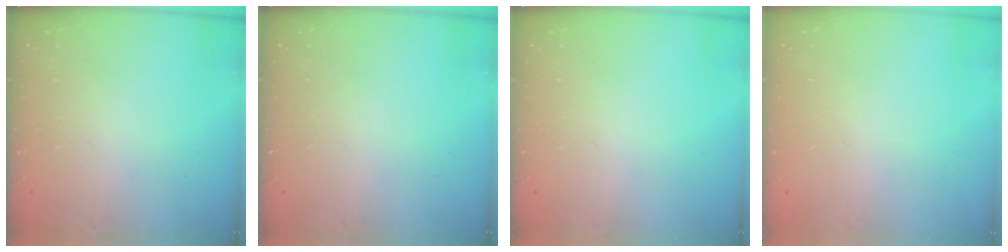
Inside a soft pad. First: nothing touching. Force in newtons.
{"total": 0.0}
{"total": 0.0}
{"total": 0.0}